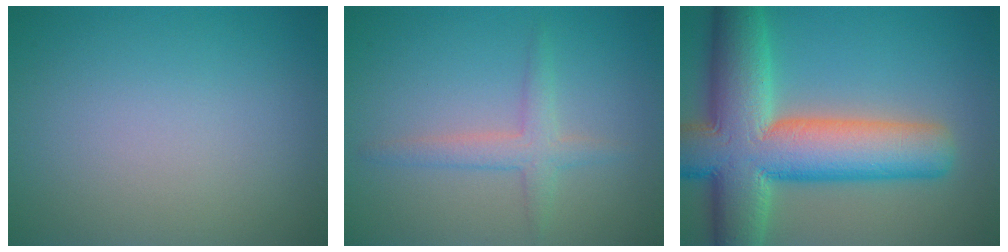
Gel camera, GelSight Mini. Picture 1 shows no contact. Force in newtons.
{"total": 2.2, "press": 2.2, "slide": 0.0}
{"total": 13.4, "press": 13.4, "slide": 0.5}